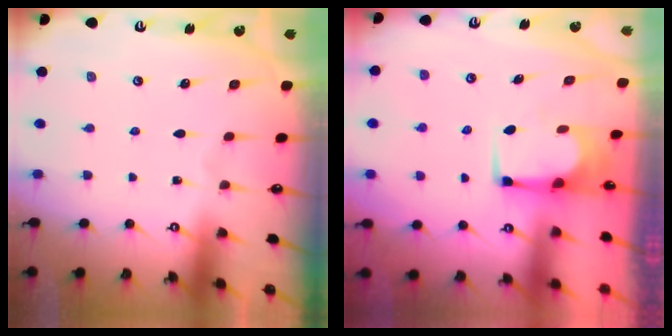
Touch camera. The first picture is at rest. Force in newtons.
{"total": 2.1, "press": 2.1, "slide": 0.1}